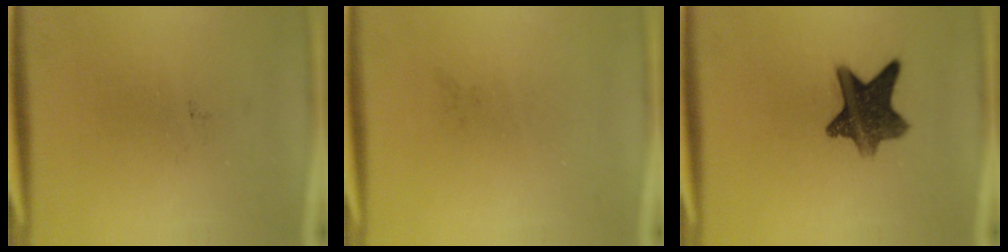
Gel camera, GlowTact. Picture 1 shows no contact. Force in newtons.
{"total": 0.0}
{"total": 10.2}